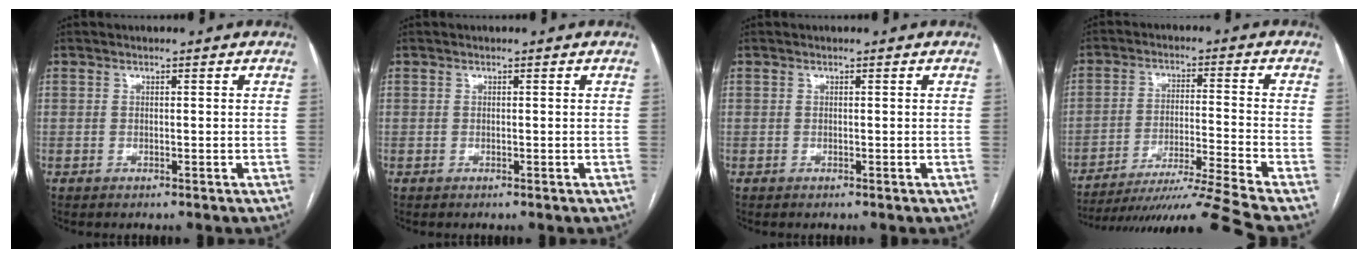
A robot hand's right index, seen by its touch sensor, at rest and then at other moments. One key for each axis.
{"total": 0.0}
{"total": 0.0}
{"total": 16.3, "fx": -14.0, "fy": -4.3, "fz": 7.1, "tx": -0.119, "ty": -0.021, "tz": -0.229}